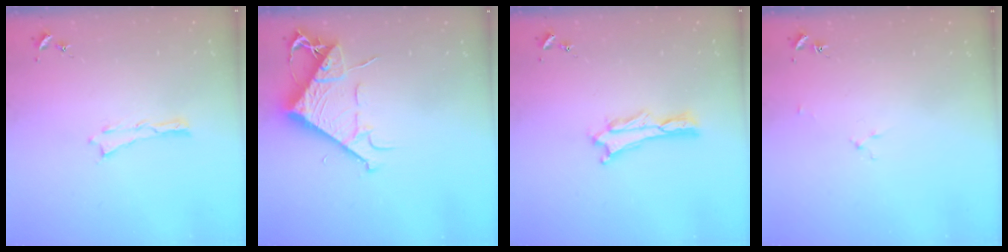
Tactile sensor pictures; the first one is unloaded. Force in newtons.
{"total": 8.6, "press": 8.5, "slide": 1.2}
{"total": 0.9, "press": 0.9, "slide": 0.2}
{"total": 1.6, "press": 1.6, "slide": 0.2}